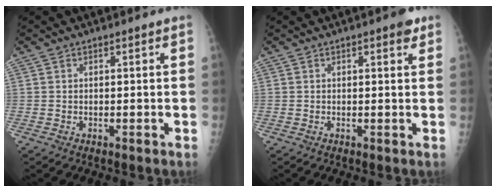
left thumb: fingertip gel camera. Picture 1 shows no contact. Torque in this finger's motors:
{"motor_torque": [0.35, 0.06, 0.28, -0.06, 0.01]}